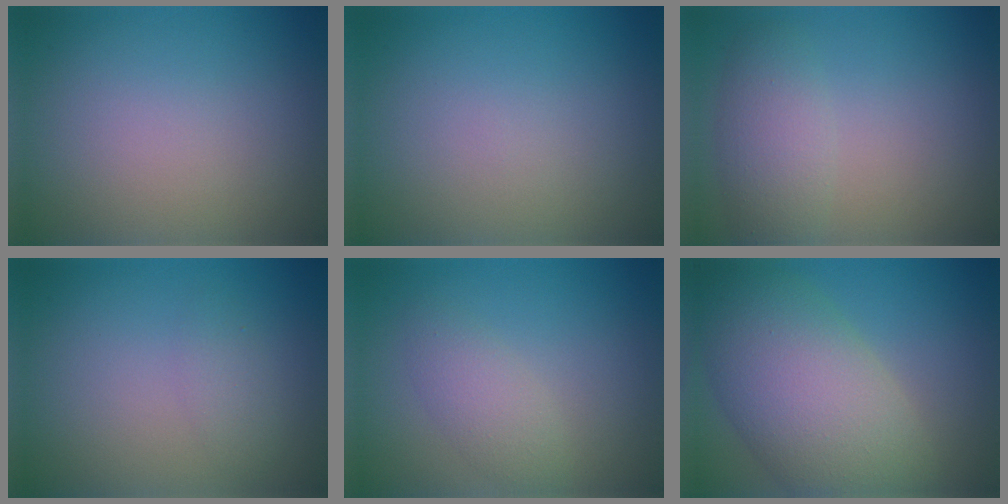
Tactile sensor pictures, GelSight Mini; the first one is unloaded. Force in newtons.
{"total": 0.0}
{"total": 3.2, "press": 3.2, "slide": 0.1}
{"total": 1.3, "press": 1.3, "slide": 0.0}
{"total": 2.4, "press": 2.4, "slide": 0.0}
{"total": 10.9, "press": 10.9, "slide": 0.9}